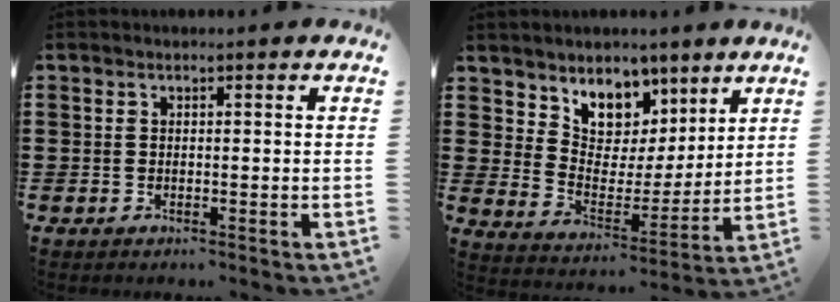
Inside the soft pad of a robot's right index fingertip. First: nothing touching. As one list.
[{"total": 7.6, "force": [5.6, 5.0, 0.7], "torque": [-0.048, -0.051, 0.102]}]